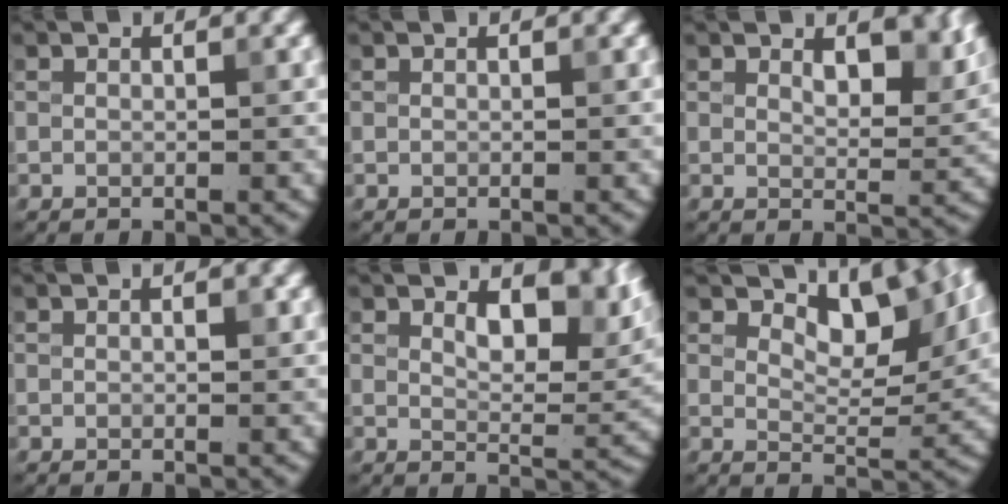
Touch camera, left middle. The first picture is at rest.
{"total": 0.0}
{"total": 3.6, "force": [1.9, 1.7, 2.6], "torque": [-0.039, -0.007, 0.030]}
{"total": 0.6, "force": [0.1, 0.2, 0.6], "torque": [-0.008, 0.001, 0.002]}
{"total": 6.5, "force": [2.8, 3.1, 4.9], "torque": [-0.073, -0.009, 0.045]}
{"total": 5.7, "force": [3.3, 2.6, 3.9], "torque": [-0.055, -0.011, 0.044]}